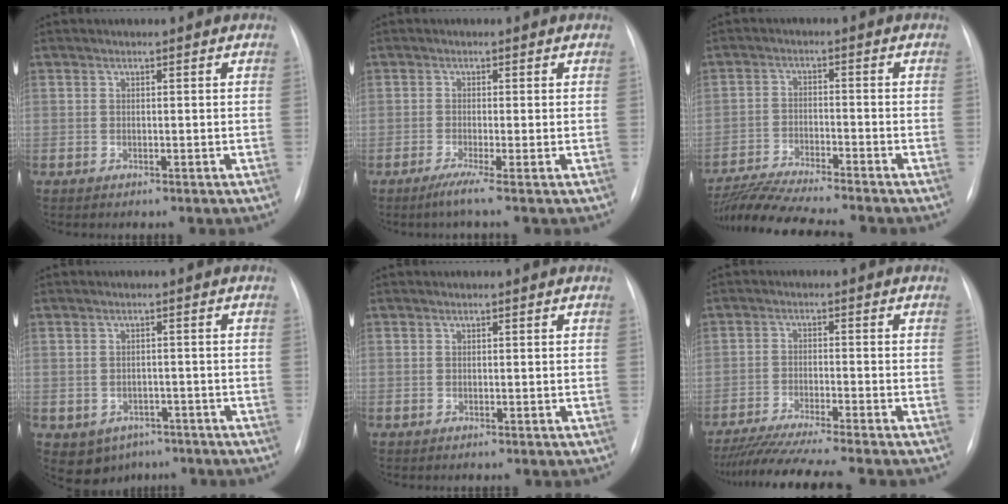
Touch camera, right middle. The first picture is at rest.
{"total": 2.2, "force": [-1.4, -0.8, 1.5], "torque": [-0.031, -0.005, -0.031]}
{"total": 12.4, "force": [-11.2, -0.1, 5.4], "torque": [-0.094, -0.015, -0.186]}
{"total": 5.7, "force": [-3.2, 4.5, 1.4], "torque": [-0.021, 0.011, -0.034]}
{"total": 0.0}
{"total": 12.1, "force": [-10.6, -1.0, 5.9], "torque": [-0.081, -0.027, -0.168]}